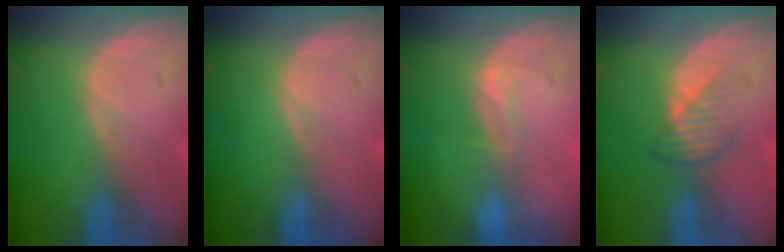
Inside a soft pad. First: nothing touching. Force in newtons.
{"total": 0.0}
{"total": 2.2, "press": 1.7, "slide": 1.4}
{"total": 3.0, "press": 2.9, "slide": 0.7}